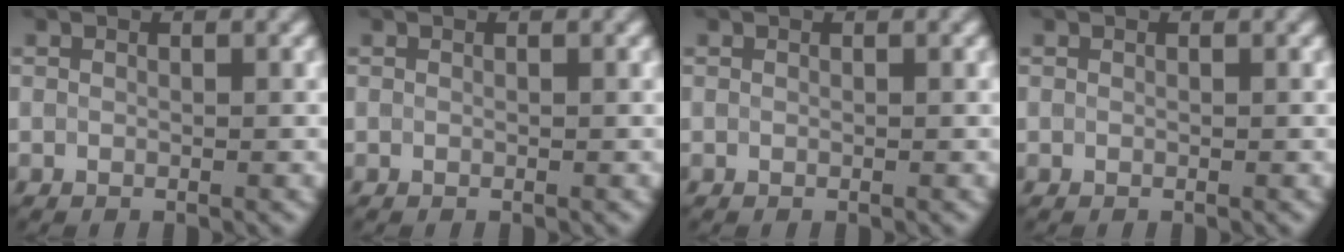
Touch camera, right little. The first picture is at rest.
{"total": 0.0}
{"total": 0.0}
{"total": 0.0}